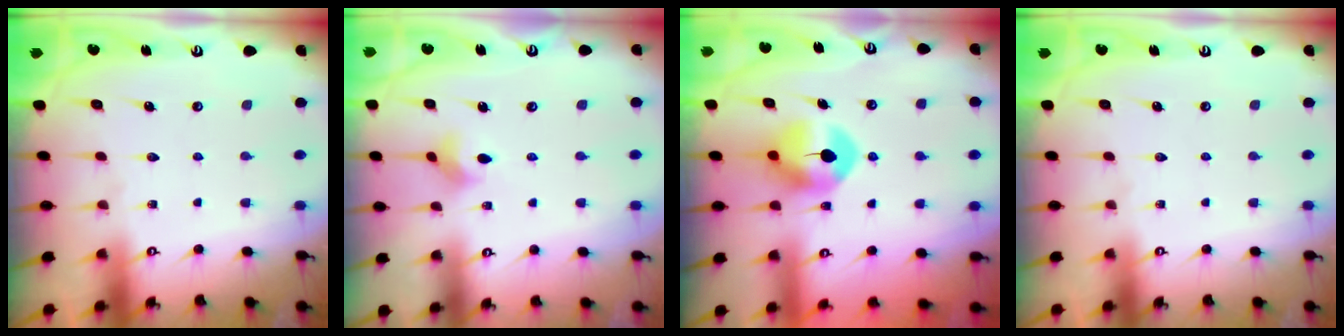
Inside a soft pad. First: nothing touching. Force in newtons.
{"total": 4.3, "press": 4.3, "slide": 0.5}
{"total": 9.1, "press": 9.1, "slide": 0.9}
{"total": 0.0}